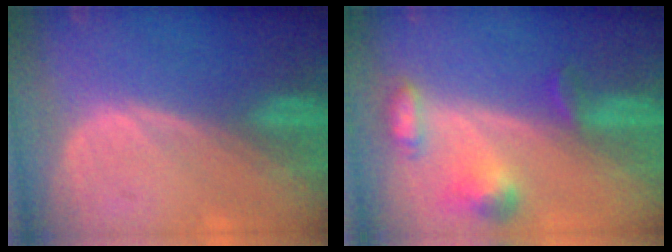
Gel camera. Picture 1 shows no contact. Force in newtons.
{"total": 5.9, "press": 5.7, "slide": 1.7}